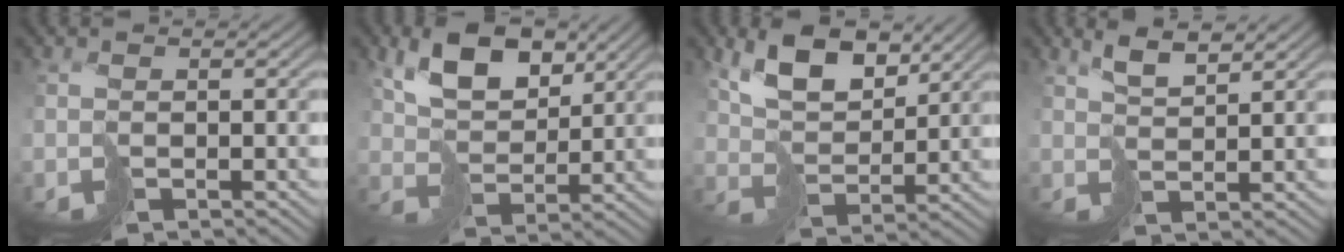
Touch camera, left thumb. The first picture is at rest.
{"total": 8.1, "force": [4.3, 4.6, 5.1], "torque": [-0.108, 0.001, 0.076]}
{"total": 8.3, "force": [4.9, 4.1, 5.3], "torque": [-0.116, 0.002, 0.094]}
{"total": 3.6, "force": [2.6, 0.8, 2.4], "torque": [-0.055, 0.004, 0.053]}